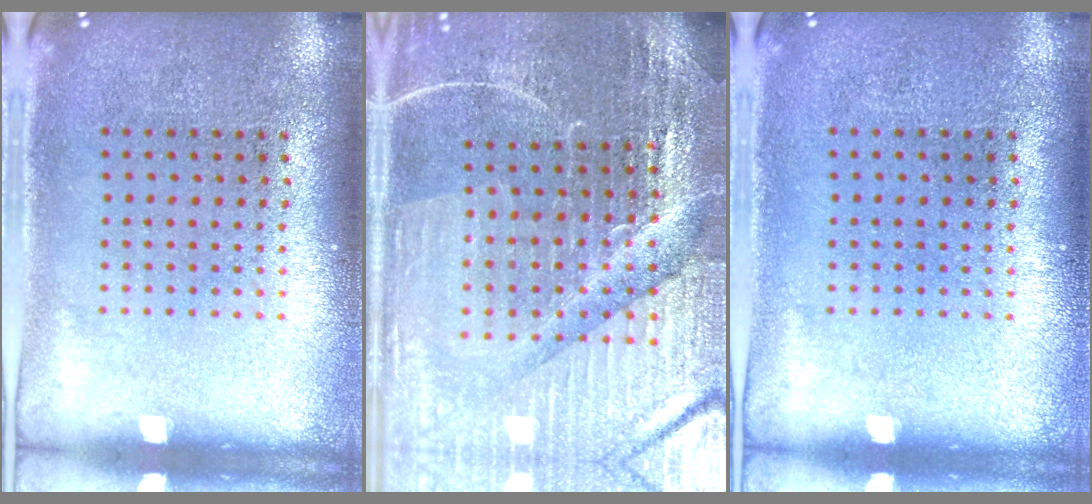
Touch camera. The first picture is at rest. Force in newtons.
{"total": 4.9, "press": 4.7, "slide": 1.5}
{"total": 0.0}